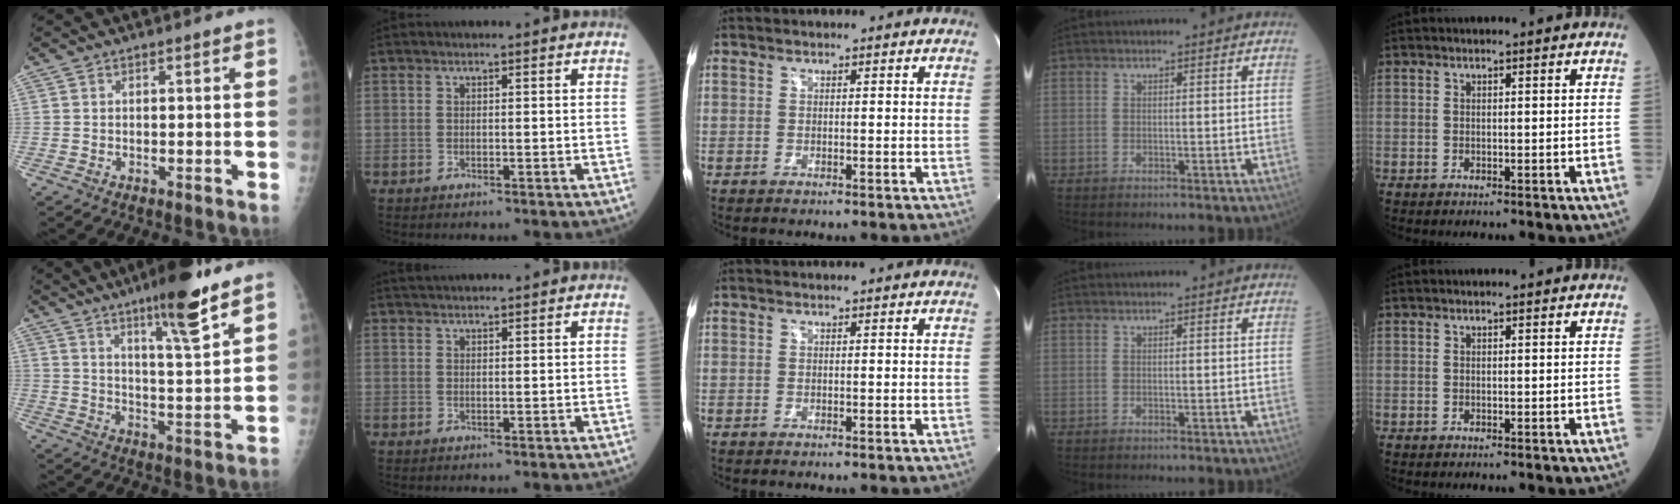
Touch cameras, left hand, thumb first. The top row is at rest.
{"thumb": {"total": 12.5, "force": [8.3, 1.3, 9.3], "torque": [-0.140, -0.055, 0.131]}, "index": {"total": 4.7, "force": [4.4, 0.0, 1.5], "torque": [-0.020, 0.036, 0.067]}}